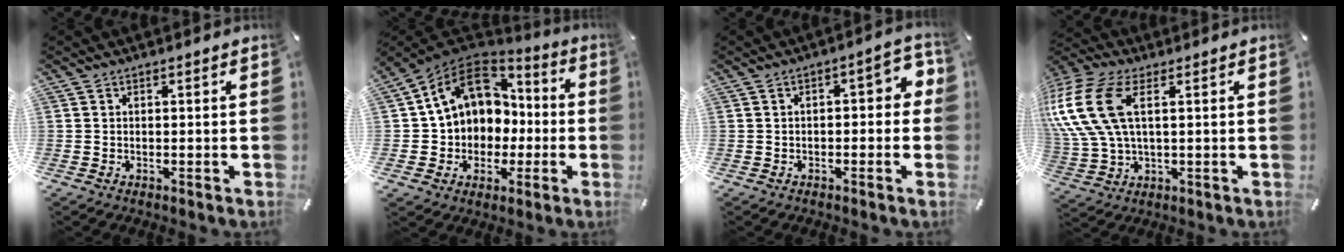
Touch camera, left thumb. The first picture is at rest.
{"total": 12.1, "force": [3.0, 10.9, 4.2], "torque": [-0.093, -0.008, 0.068]}
{"total": 6.1, "force": [-0.3, 3.1, 5.2], "torque": [-0.073, 0.012, -0.013]}
{"total": 16.7, "force": [4.5, 9.6, 12.8], "torque": [-0.298, -0.006, 0.082]}